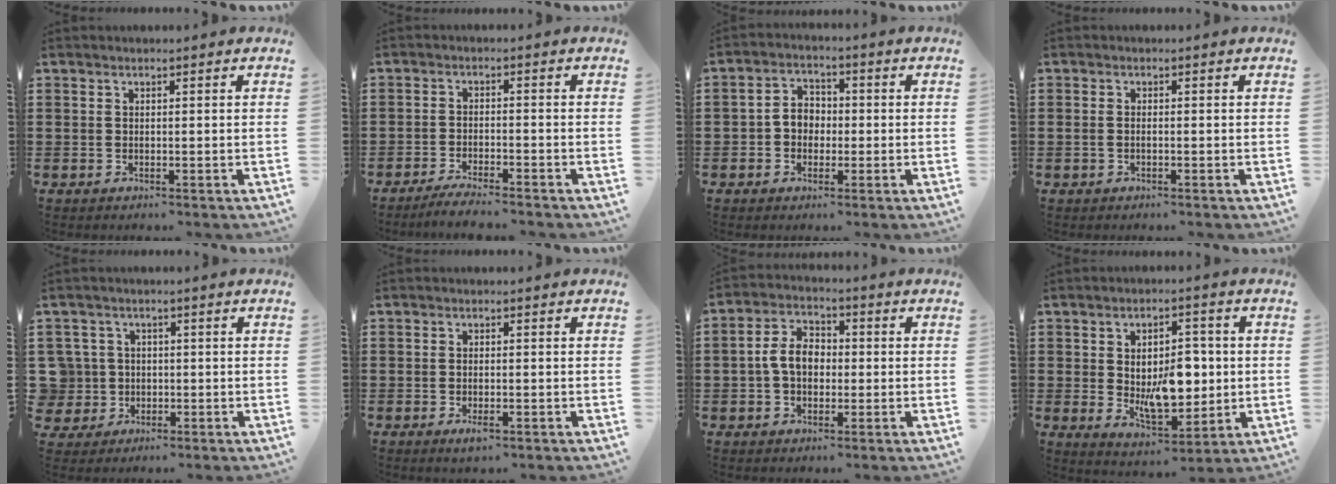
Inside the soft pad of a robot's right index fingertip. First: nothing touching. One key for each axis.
{"total": 3.0, "fx": -2.9, "fy": -0.3, "fz": 0.7, "tx": -0.014, "ty": 0.000, "tz": -0.059}
{"total": 3.7, "fx": -0.9, "fy": 3.1, "fz": 1.8, "tx": -0.043, "ty": 0.010, "tz": -0.020}
{"total": 0.8, "fx": -0.3, "fy": 0.3, "fz": 0.7, "tx": -0.016, "ty": -0.004, "tz": -0.004}
{"total": 4.6, "fx": -0.2, "fy": 4.5, "fz": 0.6, "tx": -0.048, "ty": 0.006, "tz": -0.008}
{"total": 1.6, "fx": -0.7, "fy": 0.4, "fz": 1.3, "tx": -0.026, "ty": -0.005, "tz": -0.012}
{"total": 5.9, "fx": -0.5, "fy": 4.1, "fz": 4.2, "tx": -0.107, "ty": 0.007, "tz": -0.018}
{"total": 9.1, "fx": 0.4, "fy": 5.0, "fz": 7.6, "tx": -0.115, "ty": 0.001, "tz": 0.003}